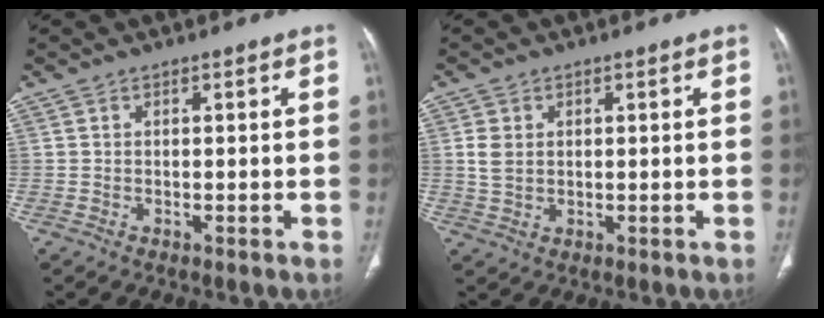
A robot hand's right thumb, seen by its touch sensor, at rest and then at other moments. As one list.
[{"total": 3.4, "force": [0.8, 2.6, 2.1], "torque": [-0.040, -0.001, 0.019]}]